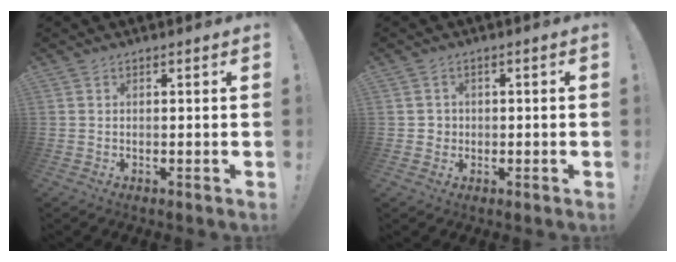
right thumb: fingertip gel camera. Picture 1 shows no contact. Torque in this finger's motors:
{"motor_torque": [-0.06, 0.15, -0.14, 0.05, 0.00]}